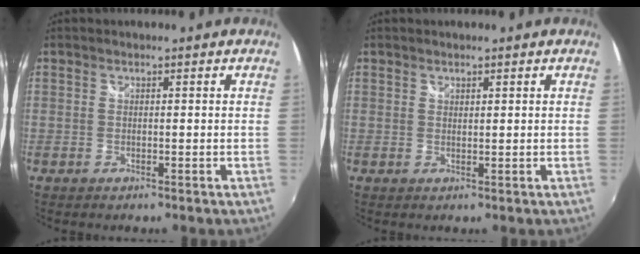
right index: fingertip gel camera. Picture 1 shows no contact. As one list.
[{"total": 0.7, "force": [0.6, 0.3, 0.2], "torque": [-0.003, 0.000, 0.011]}]